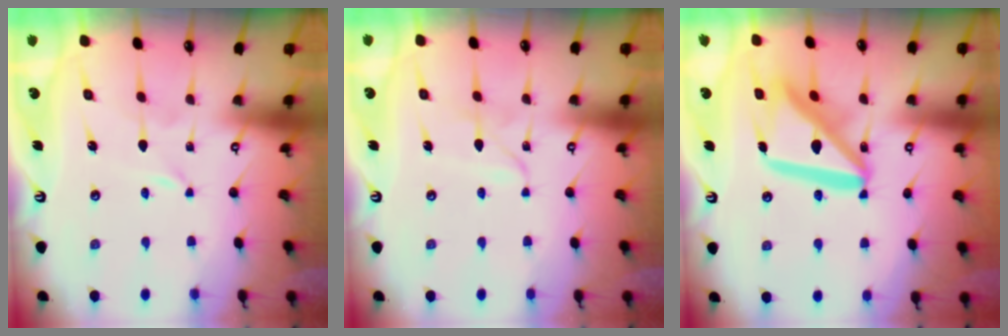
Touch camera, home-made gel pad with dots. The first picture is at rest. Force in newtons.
{"total": 2.7, "press": 2.7, "slide": 0.1}
{"total": 18.4, "press": 18.2, "slide": 2.2}